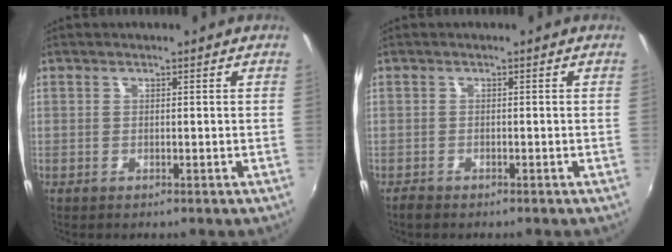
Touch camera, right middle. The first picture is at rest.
{"total": 1.5, "force": [-1.3, 0.6, 0.4], "torque": [-0.013, -0.005, -0.027]}